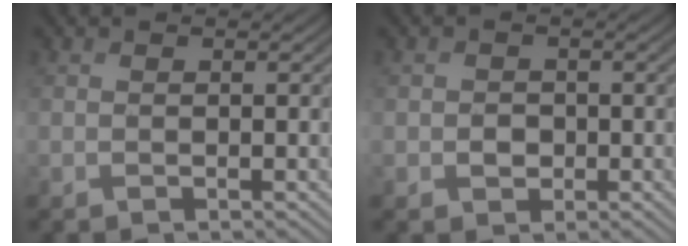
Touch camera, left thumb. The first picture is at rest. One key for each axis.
{"total": 1.9, "fx": -0.3, "fy": 1.7, "fz": 0.7, "tx": -0.012, "ty": -0.005, "tz": -0.009}